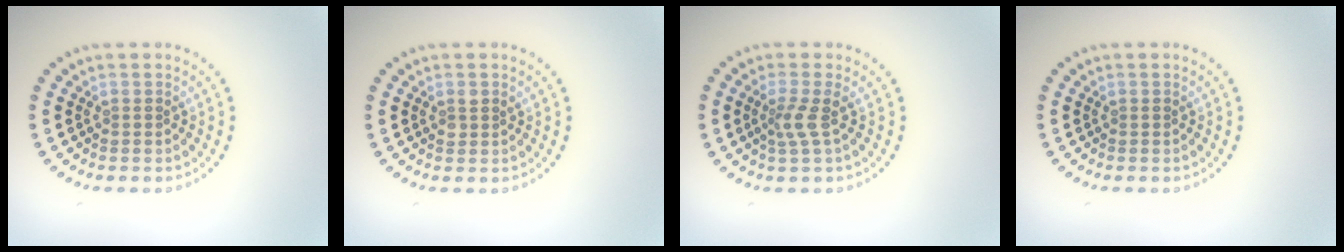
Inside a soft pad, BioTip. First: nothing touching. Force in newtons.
{"total": 1.0, "press": 0.9, "slide": 0.3}
{"total": 1.9, "press": 1.4, "slide": 1.3}
{"total": 0.0}